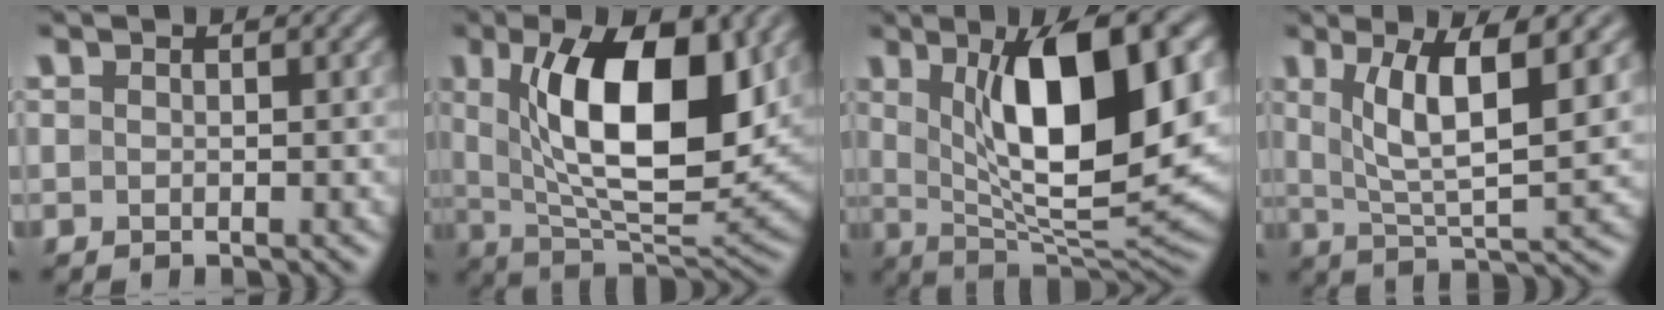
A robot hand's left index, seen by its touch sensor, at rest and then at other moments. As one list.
[{"total": 11.9, "force": [3.1, 4.9, 10.4], "torque": [-0.165, -0.008, 0.051]}, {"total": 12.0, "force": [2.8, 4.2, 10.9], "torque": [-0.167, -0.005, 0.051]}, {"total": 7.6, "force": [2.7, 2.0, 6.9], "torque": [-0.123, -0.006, 0.048]}]